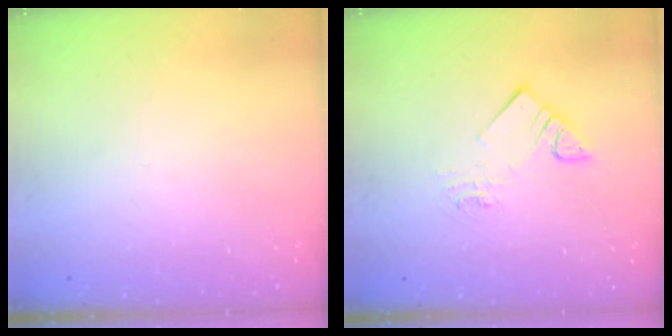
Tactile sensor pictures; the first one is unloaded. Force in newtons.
{"total": 7.5, "press": 7.5, "slide": 0.4}